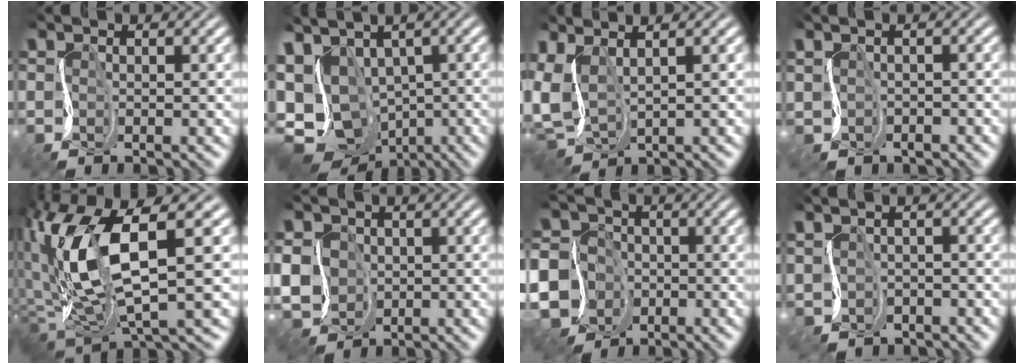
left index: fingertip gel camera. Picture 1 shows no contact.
{"total": 14.6, "force": [-1.4, 11.3, 9.0], "torque": [-0.205, -0.006, -0.005]}
{"total": 5.1, "force": [1.3, 2.2, 4.4], "torque": [-0.118, 0.012, 0.024]}
{"total": 1.9, "force": [-0.7, 1.3, 1.2], "torque": [-0.017, -0.009, -0.009]}
{"total": 10.8, "force": [1.8, 3.7, 10.0], "torque": [-0.197, 0.003, 0.032]}
{"total": 7.1, "force": [-1.3, 6.3, 3.0], "torque": [-0.073, -0.002, -0.058]}
{"total": 15.3, "force": [-6.2, 13.4, 4.1], "torque": [-0.116, -0.027, -0.146]}
{"total": 2.4, "force": [-1.4, 1.5, 1.4], "torque": [-0.025, -0.012, -0.026]}